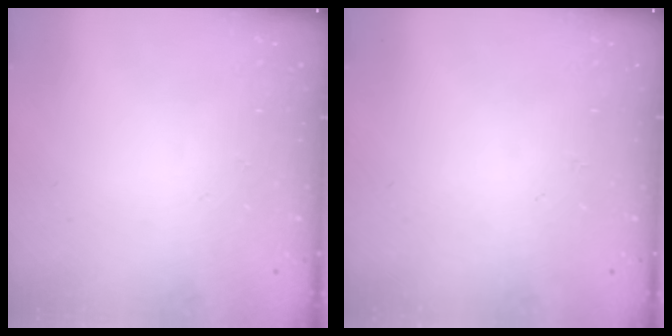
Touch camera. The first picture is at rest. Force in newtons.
{"total": 0.0}